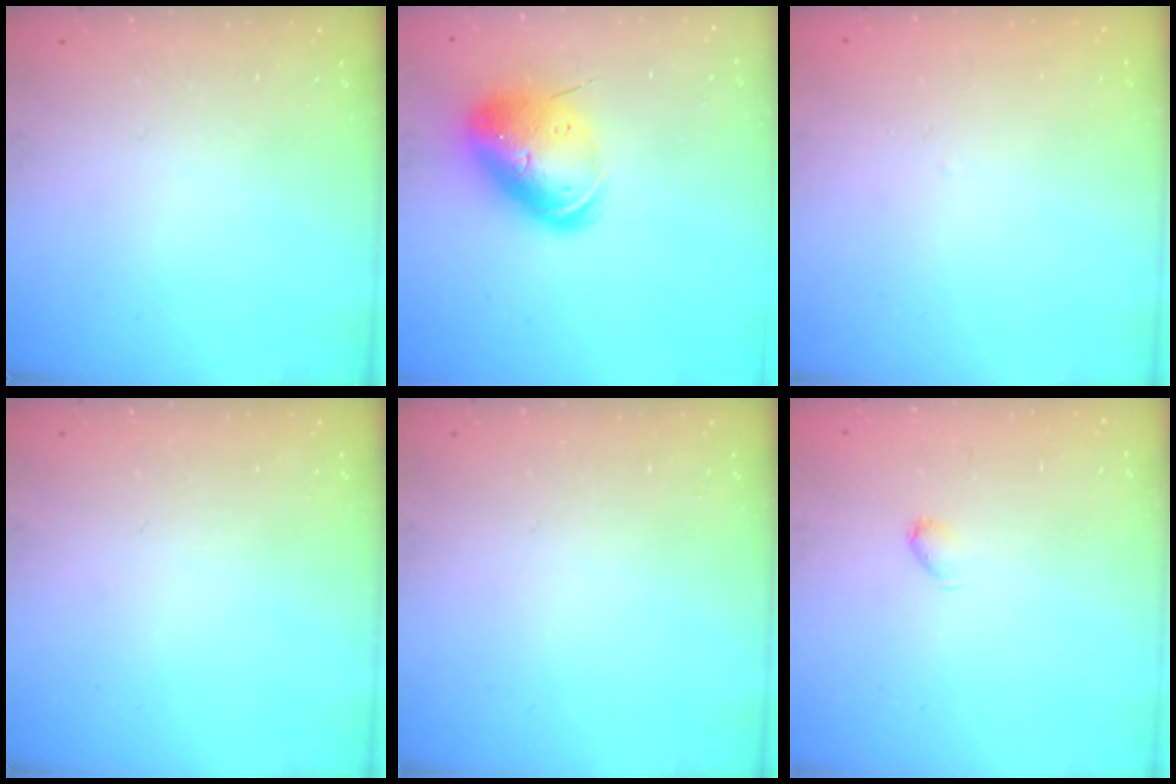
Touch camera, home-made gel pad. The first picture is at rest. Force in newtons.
{"total": 15.1, "press": 14.9, "slide": 2.9}
{"total": 1.6, "press": 1.6, "slide": 0.3}
{"total": 0.0}
{"total": 0.0}
{"total": 2.3, "press": 2.3, "slide": 0.4}